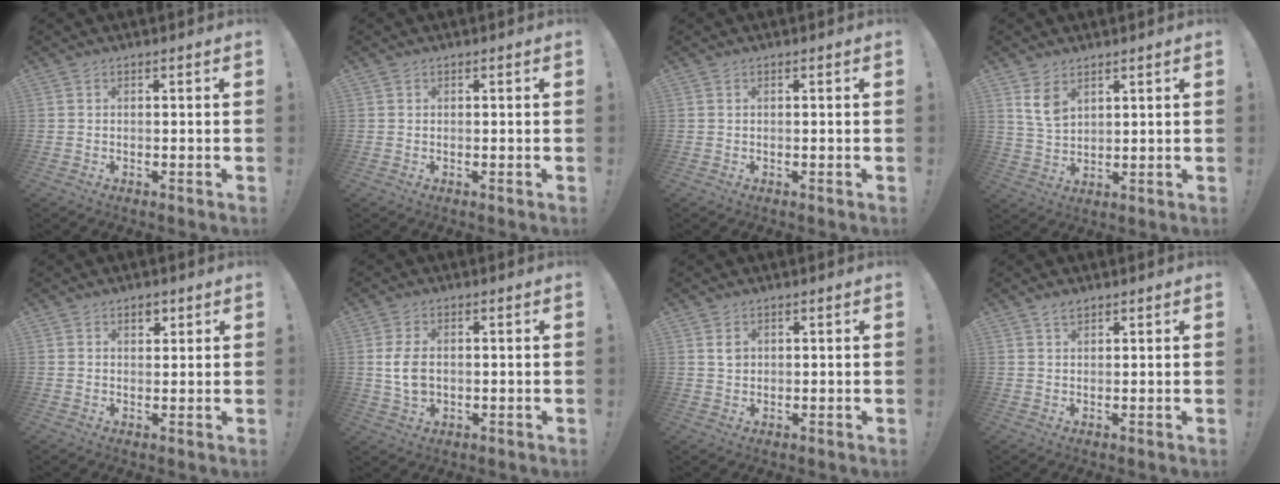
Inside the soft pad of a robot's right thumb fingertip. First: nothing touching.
{"total": 0.0}
{"total": 0.0}
{"total": 7.0, "force": [4.0, 4.4, 3.7], "torque": [-0.061, -0.017, 0.077]}
{"total": 3.1, "force": [1.8, 2.1, 1.5], "torque": [-0.016, -0.001, 0.028]}
{"total": 9.2, "force": [-0.4, 5.9, 7.0], "torque": [-0.141, -0.003, -0.007]}
{"total": 2.4, "force": [1.0, 1.9, 1.1], "torque": [-0.003, -0.006, 0.015]}
{"total": 2.2, "force": [1.7, 1.0, 0.9], "torque": [-0.007, -0.010, 0.029]}